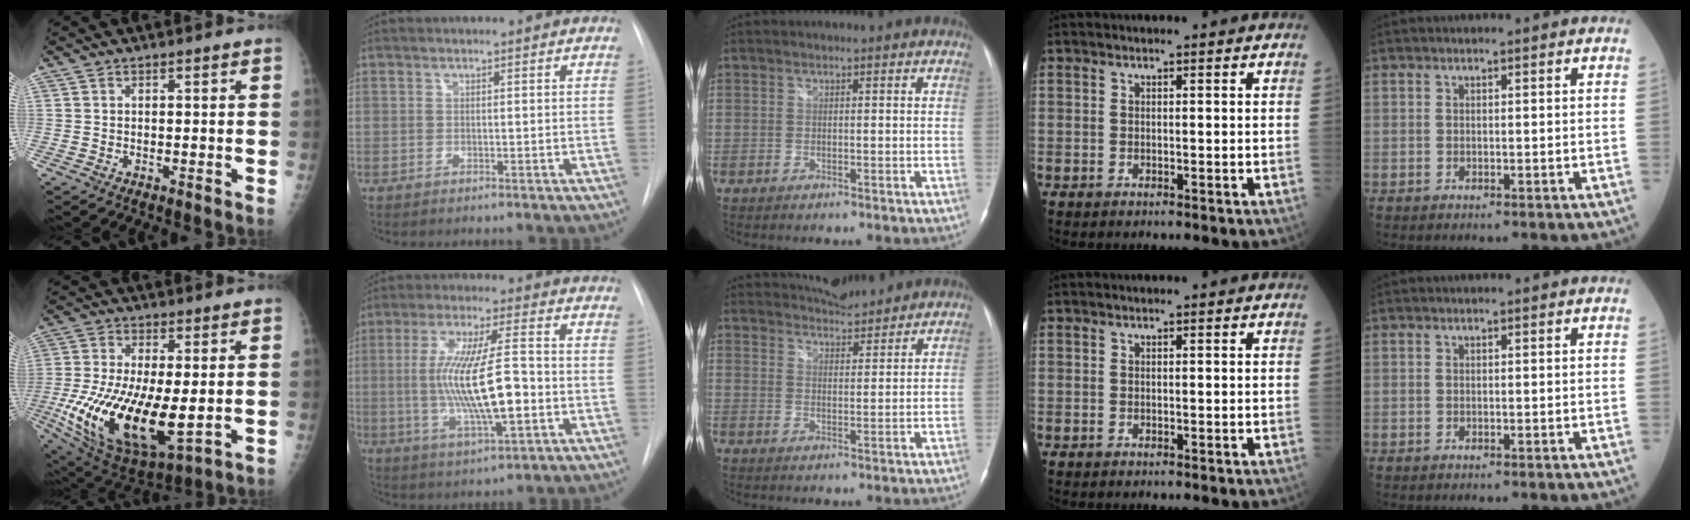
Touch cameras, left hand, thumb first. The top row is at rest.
{"thumb": {"total": 22.9, "force": [-3.6, 9.9, 20.4], "torque": [-0.415, -0.040, -0.038]}, "index": {"total": 13.9, "force": [-1.7, 2.5, 13.6], "torque": [-0.261, -0.003, -0.026]}, "middle": {"total": 7.8, "force": [7.6, 1.1, 1.5], "torque": [-0.032, 0.009, 0.114]}}